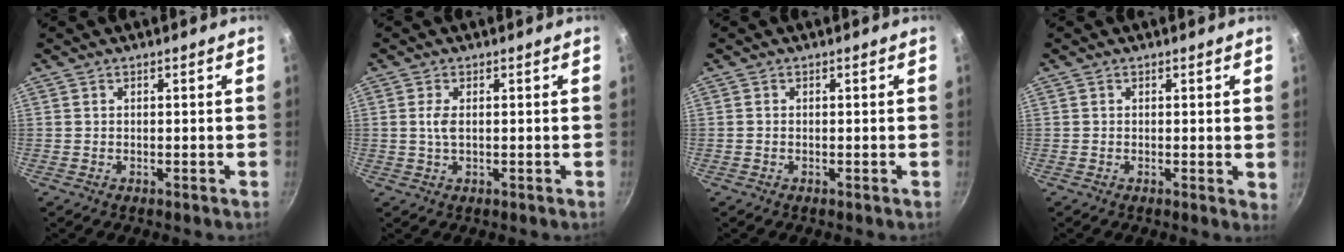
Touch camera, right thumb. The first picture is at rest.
{"total": 2.4, "force": [0.3, 1.0, 2.1], "torque": [-0.045, 0.000, 0.006]}
{"total": 0.0}
{"total": 1.5, "force": [0.3, 0.6, 1.3], "torque": [-0.015, -0.004, 0.002]}